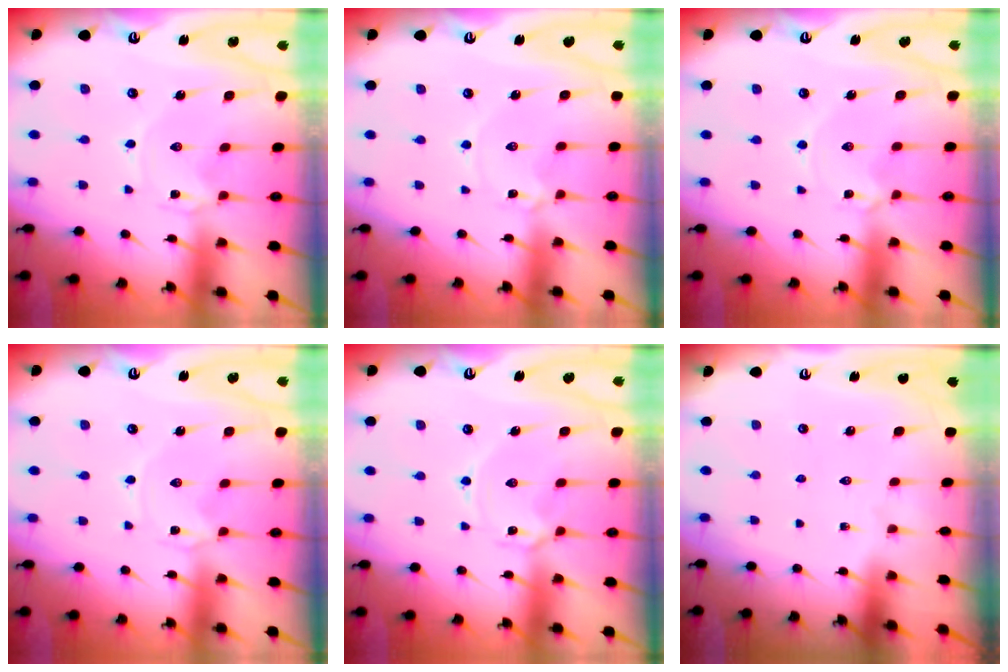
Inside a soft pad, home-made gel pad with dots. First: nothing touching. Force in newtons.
{"total": 1.1, "press": 1.1, "slide": 0.2}
{"total": 2.2, "press": 2.2, "slide": 0.2}
{"total": 0.0}
{"total": 2.5, "press": 2.4, "slide": 0.4}
{"total": 0.0}